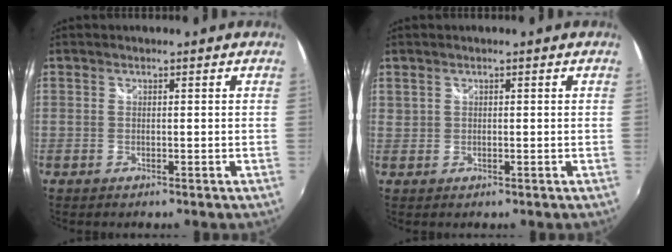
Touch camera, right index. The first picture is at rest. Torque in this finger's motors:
{"motor_torque": [0.24, 0.72, 0.02, 0.03]}